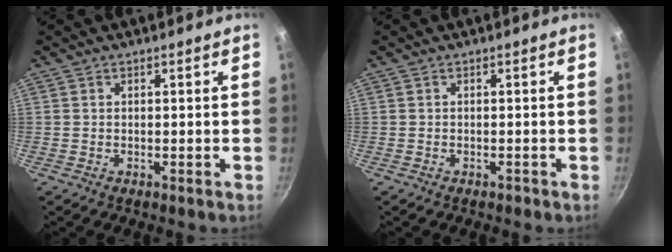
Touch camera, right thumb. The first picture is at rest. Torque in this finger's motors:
{"motor_torque": [1.96, 1.82, 0.04, -0.28, -0.07]}